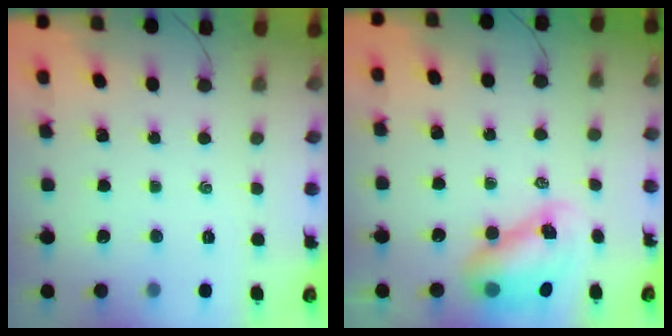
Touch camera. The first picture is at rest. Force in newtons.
{"total": 8.9, "press": 8.7, "slide": 1.8}